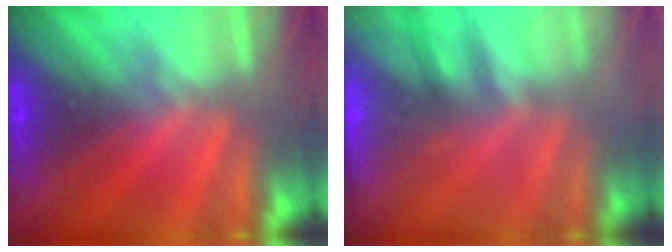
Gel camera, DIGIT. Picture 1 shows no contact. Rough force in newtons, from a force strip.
{"total": 2.4}